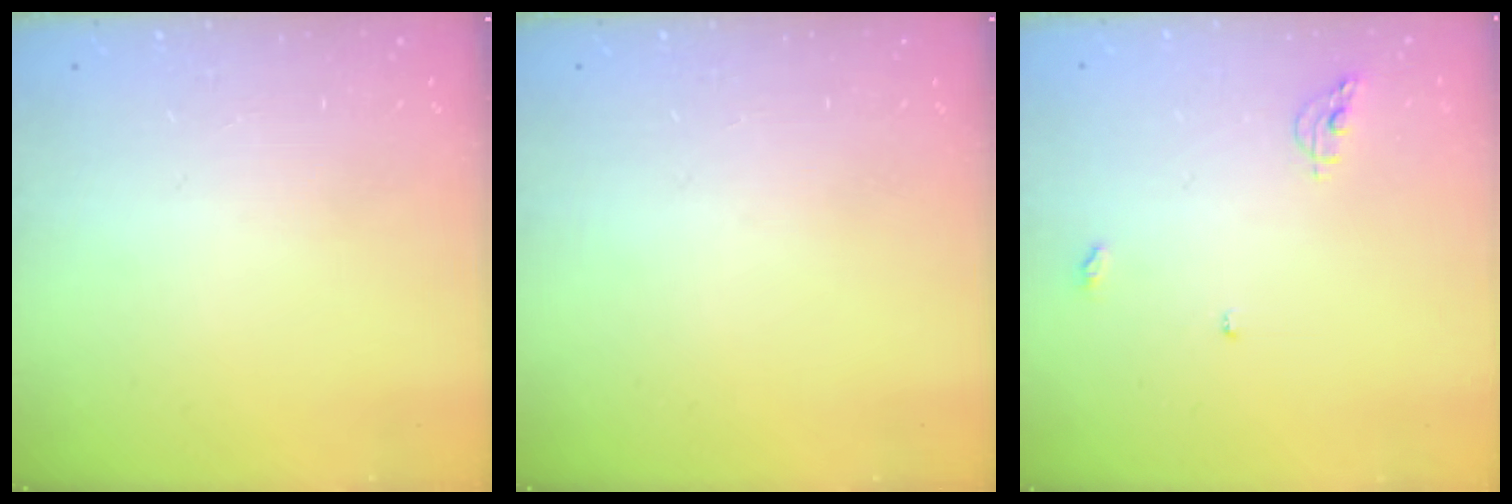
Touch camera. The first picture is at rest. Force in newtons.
{"total": 0.0}
{"total": 5.4, "press": 5.4, "slide": 0.4}